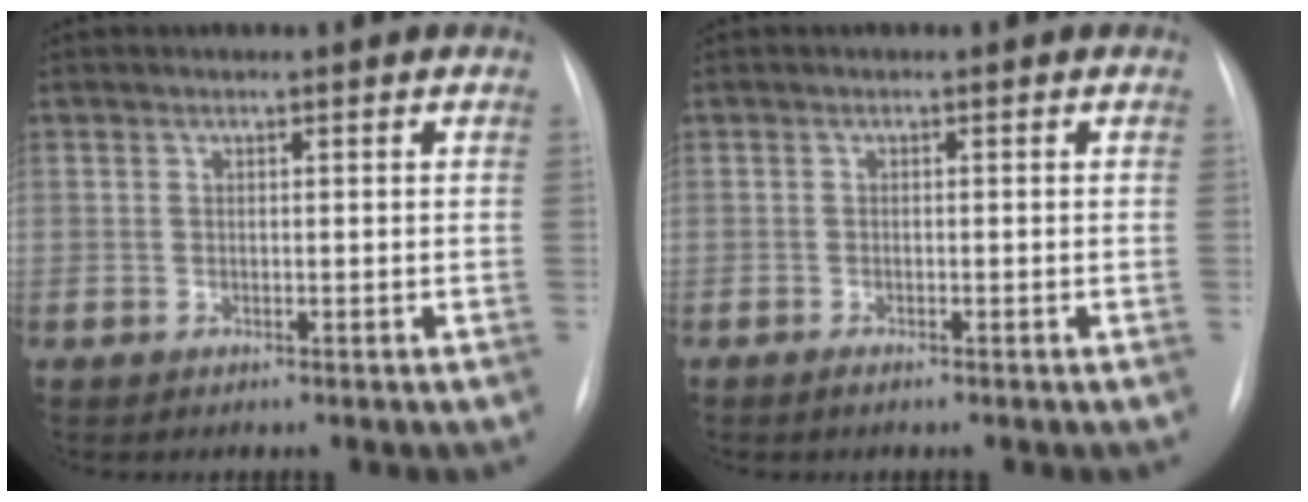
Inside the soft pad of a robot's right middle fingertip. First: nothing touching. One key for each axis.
{"total": 0.7, "fx": -0.6, "fy": 0.2, "fz": 0.4, "tx": -0.010, "ty": -0.002, "tz": -0.008}